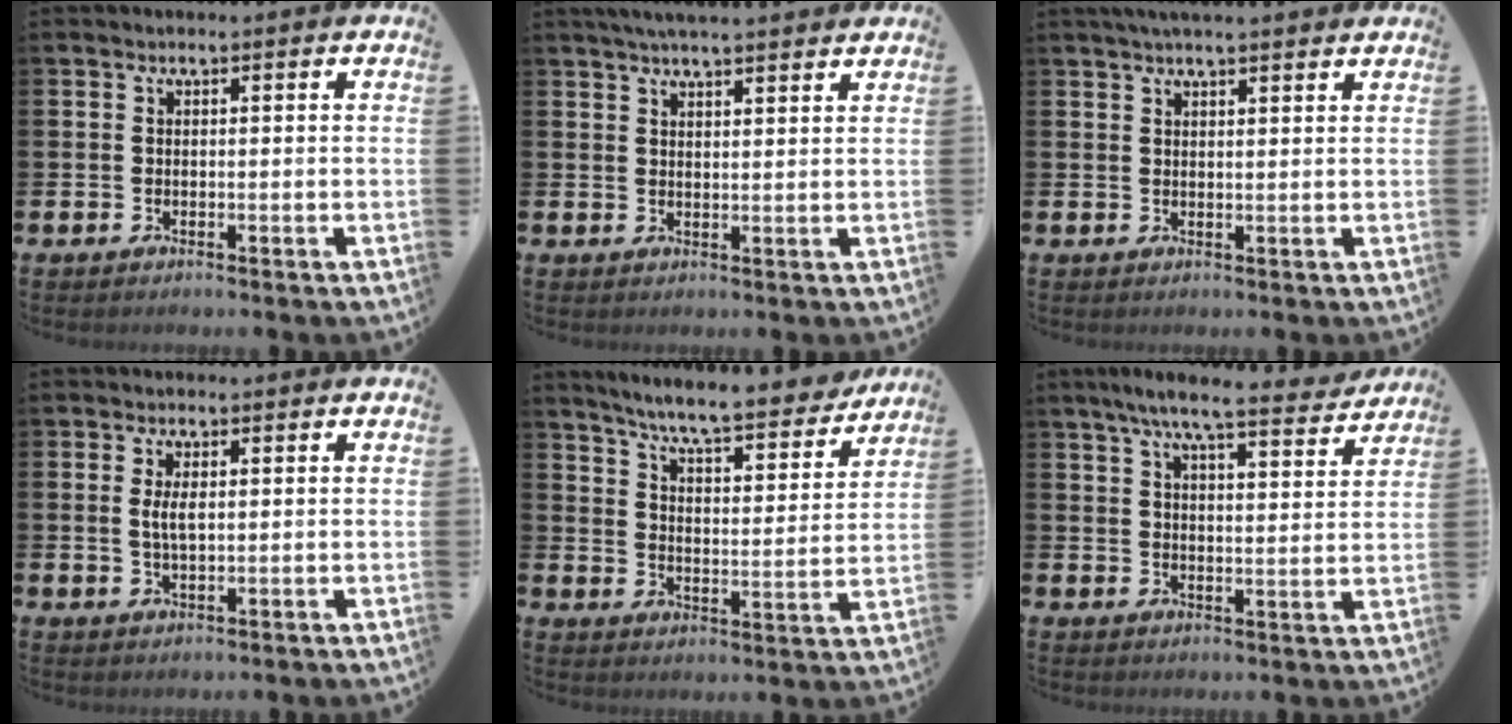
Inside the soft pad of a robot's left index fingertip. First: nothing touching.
{"total": 3.8, "force": [3.7, -0.2, 1.1], "torque": [-0.030, -0.008, 0.067]}
{"total": 2.9, "force": [2.7, -0.1, 1.0], "torque": [-0.025, -0.004, 0.050]}
{"total": 2.9, "force": [0.6, 1.1, 2.5], "torque": [-0.045, 0.003, 0.007]}
{"total": 8.1, "force": [7.6, 0.3, 2.8], "torque": [-0.079, -0.054, 0.130]}
{"total": 7.7, "force": [7.0, 0.8, 3.3], "torque": [-0.068, -0.037, 0.118]}